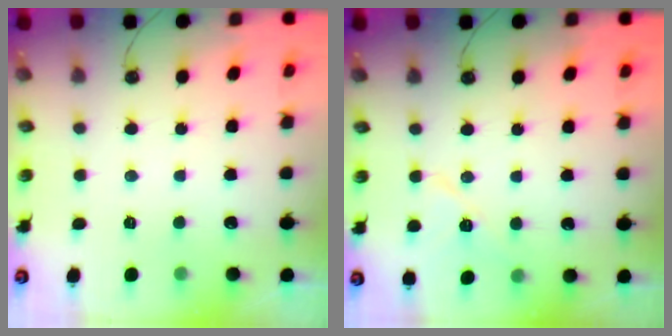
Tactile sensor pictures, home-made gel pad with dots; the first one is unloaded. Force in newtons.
{"total": 8.2, "press": 8.2, "slide": 0.9}